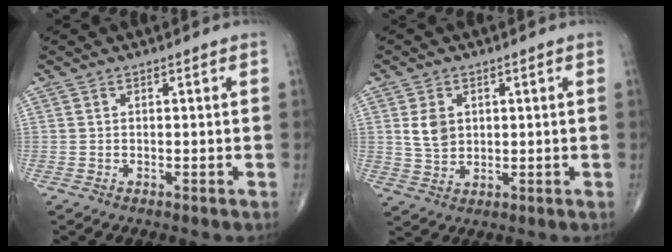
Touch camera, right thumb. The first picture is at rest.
{"total": 5.0, "force": [1.2, 3.7, 3.1], "torque": [-0.042, -0.008, 0.029]}